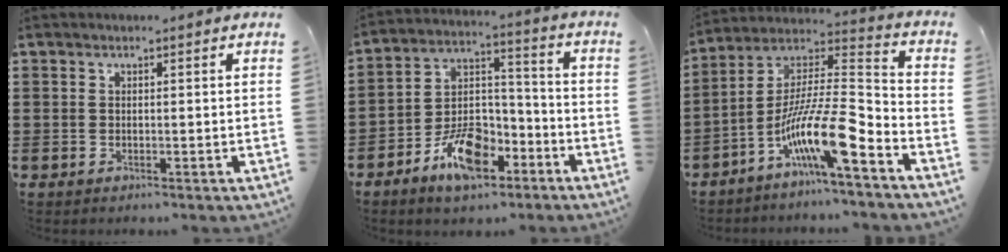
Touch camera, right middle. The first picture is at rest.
{"total": 10.7, "force": [-6.8, 4.7, 6.7], "torque": [-0.131, 0.018, -0.124]}
{"total": 12.5, "force": [-7.7, 1.3, 9.8], "torque": [-0.203, -0.016, -0.156]}